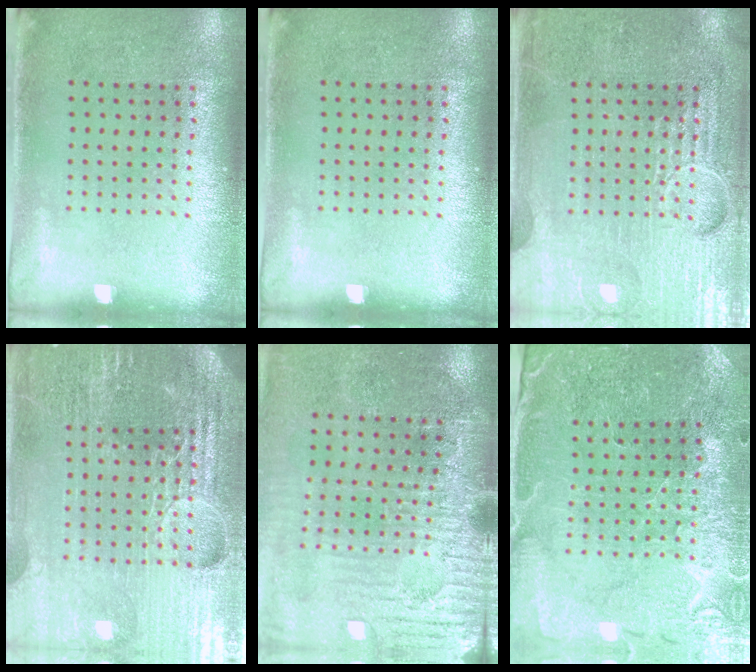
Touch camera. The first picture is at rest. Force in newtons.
{"total": 0.0}
{"total": 6.9, "press": 6.9, "slide": 0.9}
{"total": 6.1, "press": 5.4, "slide": 2.7}
{"total": 3.6, "press": 3.5, "slide": 0.5}
{"total": 1.5, "press": 1.5, "slide": 0.1}